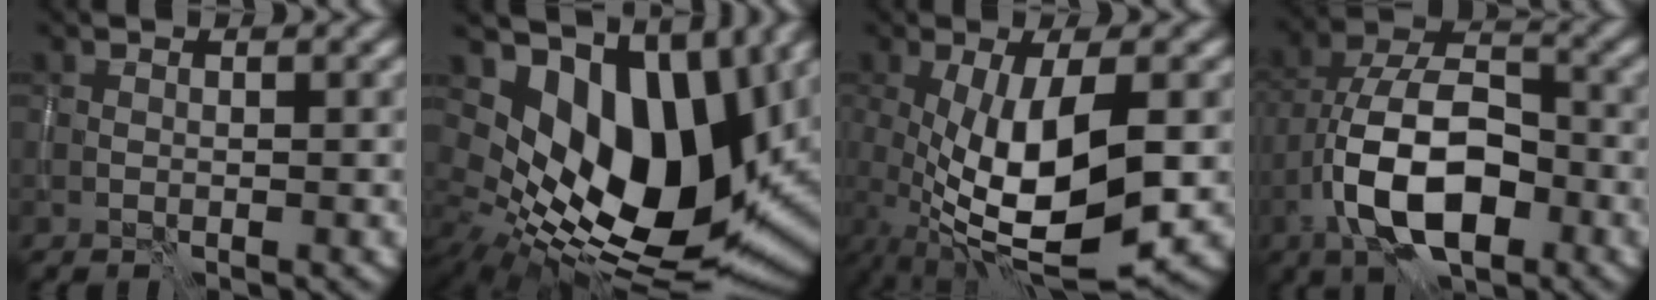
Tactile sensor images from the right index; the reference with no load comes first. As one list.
[{"total": 15.2, "force": [3.8, 8.7, 11.9], "torque": [-0.207, -0.007, 0.068]}, {"total": 10.4, "force": [-1.8, 3.6, 9.6], "torque": [-0.181, -0.019, -0.029]}, {"total": 10.5, "force": [-4.6, 5.1, 8.0], "torque": [-0.149, 0.005, -0.087]}]